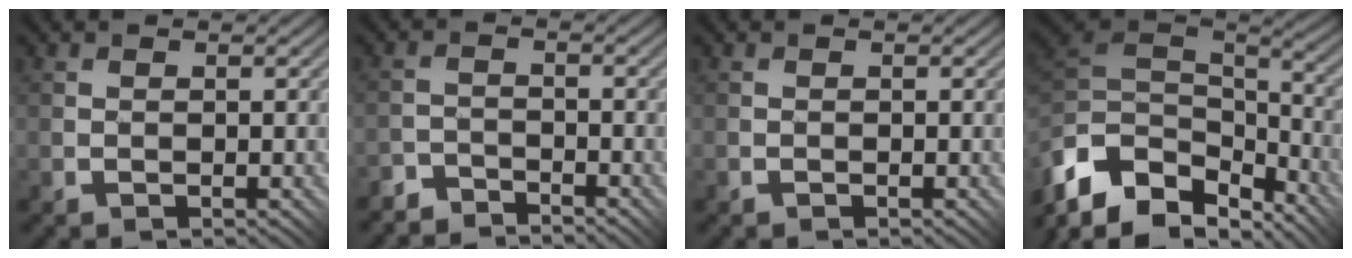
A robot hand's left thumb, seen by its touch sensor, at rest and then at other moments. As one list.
[{"total": 3.1, "force": [-3.1, 0.2, -0.3], "torque": [0.015, 0.012, -0.068]}, {"total": 0.0}, {"total": 12.2, "force": [-7.3, 6.9, 6.9], "torque": [-0.205, -0.004, -0.123]}]